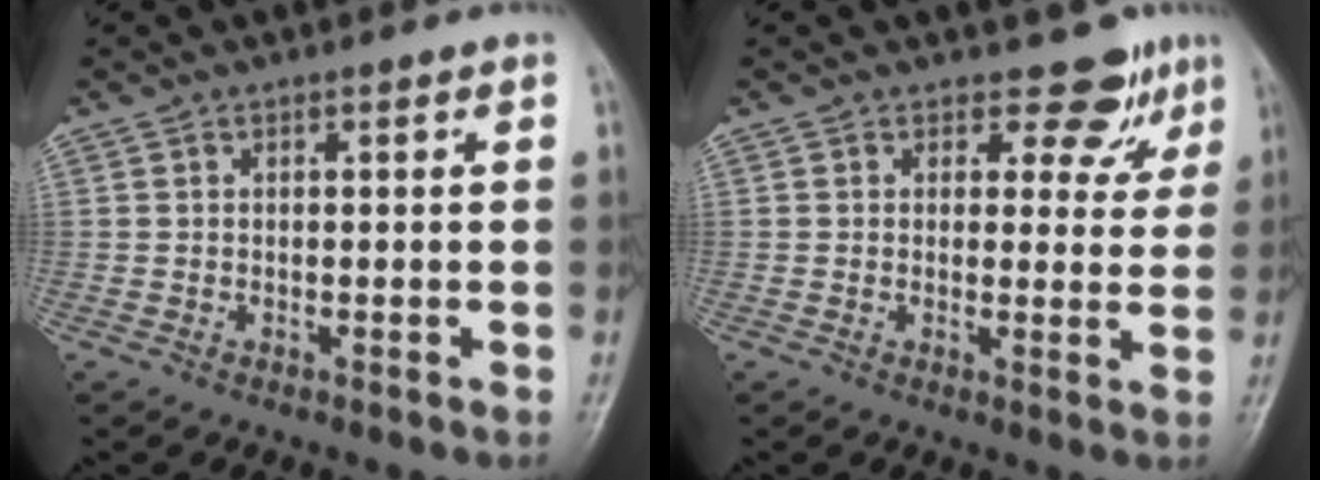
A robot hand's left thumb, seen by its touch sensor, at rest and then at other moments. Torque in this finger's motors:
{"motor_torque": [-0.02, 0.03, -0.11, -0.19, 0.03]}